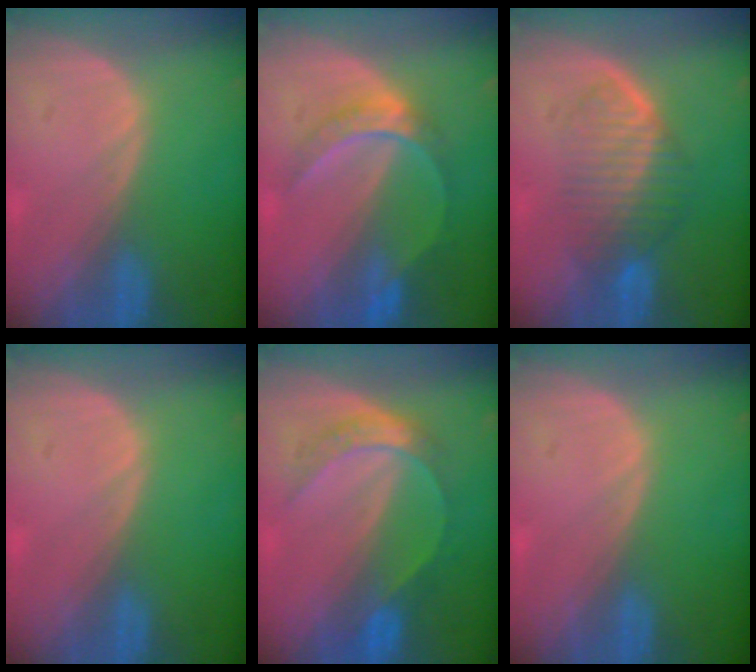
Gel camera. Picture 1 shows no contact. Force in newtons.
{"total": 6.4, "press": 5.5, "slide": 3.2}
{"total": 6.5, "press": 6.3, "slide": 1.6}
{"total": 0.0}
{"total": 5.4, "press": 5.4, "slide": 0.3}
{"total": 0.0}